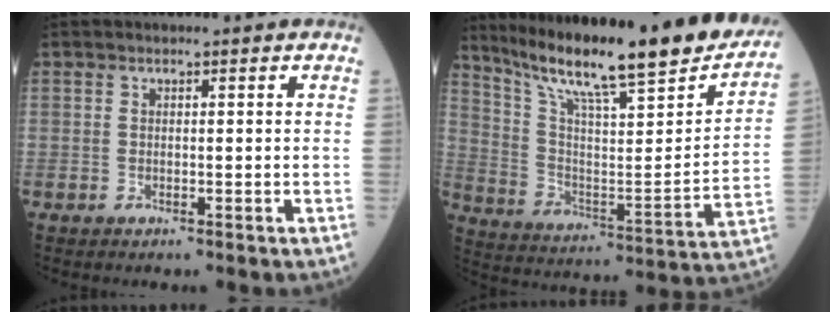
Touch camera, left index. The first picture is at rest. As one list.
[{"total": 27.2, "force": [22.2, 2.5, 15.4], "torque": [-0.257, -0.037, 0.325]}]